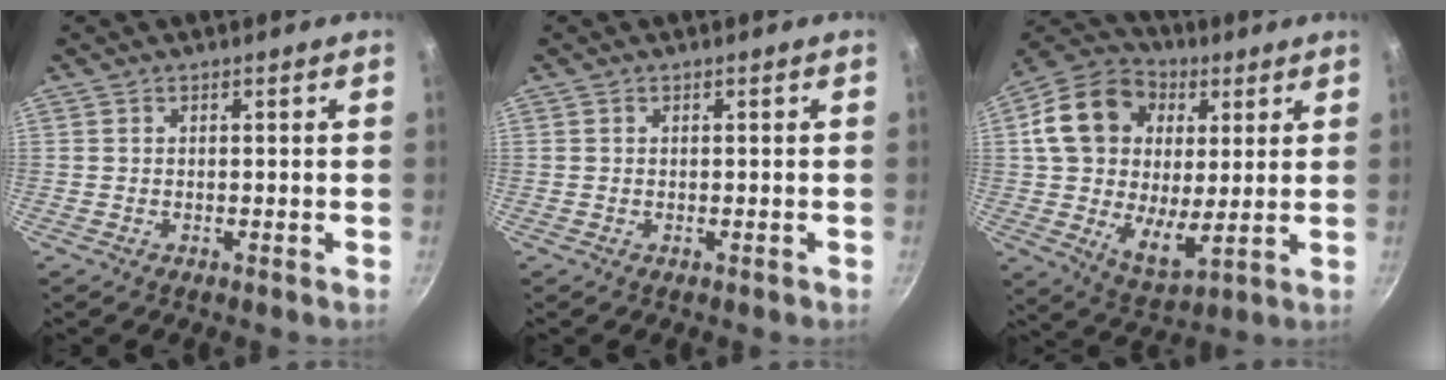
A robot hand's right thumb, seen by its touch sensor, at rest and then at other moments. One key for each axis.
{"total": 0.0}
{"total": 19.8, "fx": 5.4, "fy": 13.9, "fz": 13.0, "tx": -0.213, "ty": -0.010, "tz": 0.083}